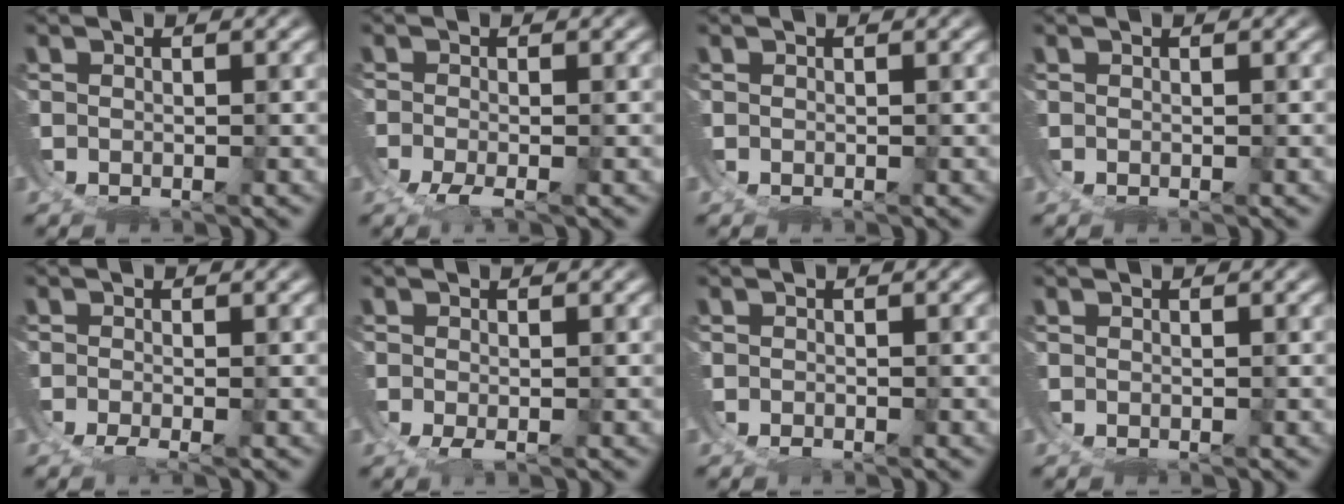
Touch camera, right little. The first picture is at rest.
{"total": 1.6, "force": [-1.3, 0.1, 1.0], "torque": [-0.025, -0.014, -0.019]}
{"total": 0.0}
{"total": 0.0}
{"total": 1.4, "force": [-1.1, 0.0, 0.9], "torque": [-0.014, -0.010, -0.017]}
{"total": 1.1, "force": [-0.6, 0.3, 0.8], "torque": [-0.020, -0.012, -0.007]}
{"total": 0.5, "force": [-0.5, 0.1, 0.0], "torque": [0.002, -0.002, -0.009]}
{"total": 0.0}